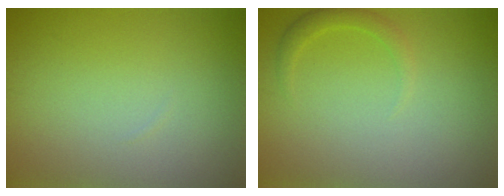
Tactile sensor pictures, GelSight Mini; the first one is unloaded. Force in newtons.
{"total": 1.4, "press": 1.4, "slide": 0.1}